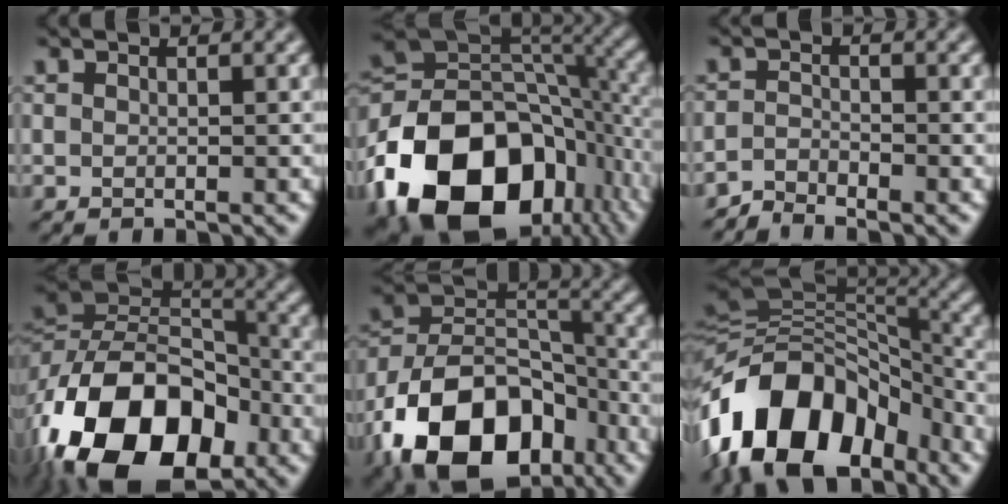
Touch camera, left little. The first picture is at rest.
{"total": 18.0, "force": [-8.2, 12.0, 10.6], "torque": [-0.204, -0.017, -0.145]}
{"total": 2.0, "force": [-2.0, 0.2, 0.2], "torque": [-0.005, 0.004, -0.048]}
{"total": 18.0, "force": [-9.1, 11.4, 10.5], "torque": [-0.194, -0.001, -0.163]}
{"total": 14.5, "force": [-8.1, 9.0, 8.0], "torque": [-0.153, 0.007, -0.151]}
{"total": 14.4, "force": [-7.7, 8.5, 8.7], "torque": [-0.163, 0.026, -0.151]}